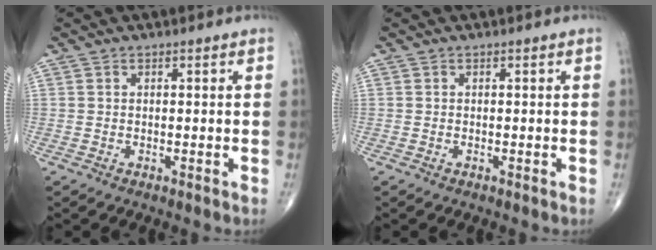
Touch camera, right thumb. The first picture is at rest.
{"total": 0.0}